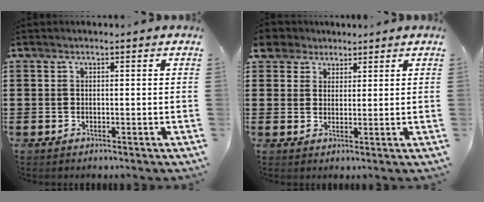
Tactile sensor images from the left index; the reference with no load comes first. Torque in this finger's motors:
{"motor_torque": [0.69, -0.34, 0.04, 0.01]}